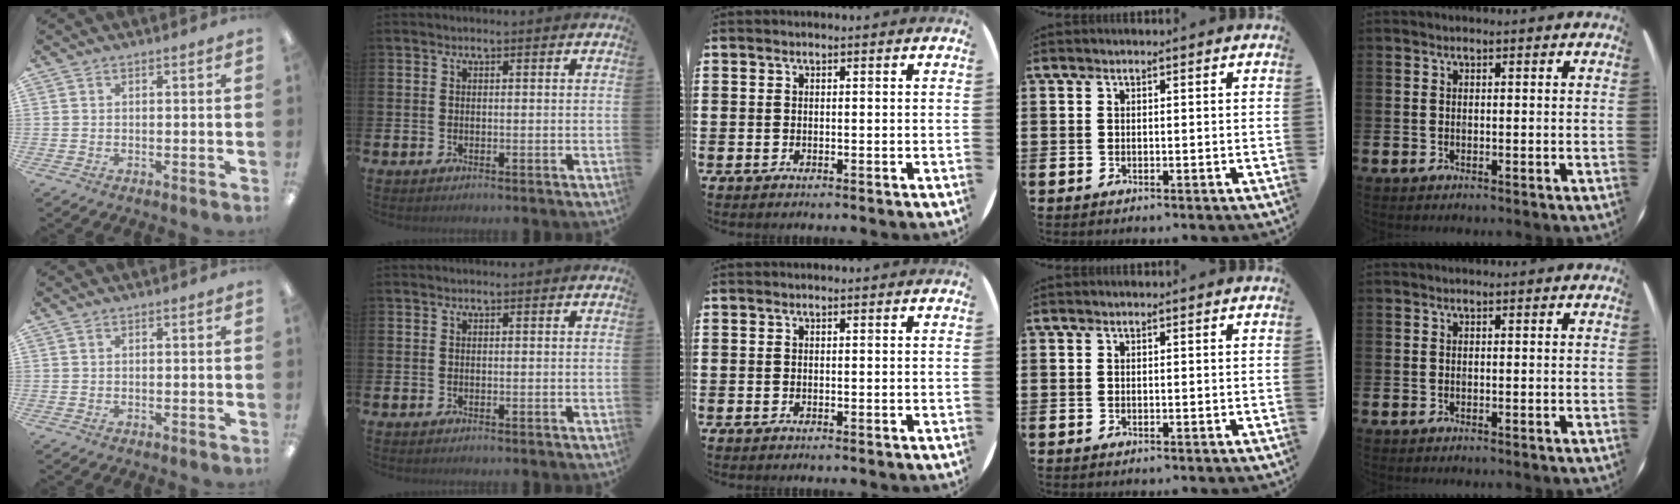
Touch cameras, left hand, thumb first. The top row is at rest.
{}